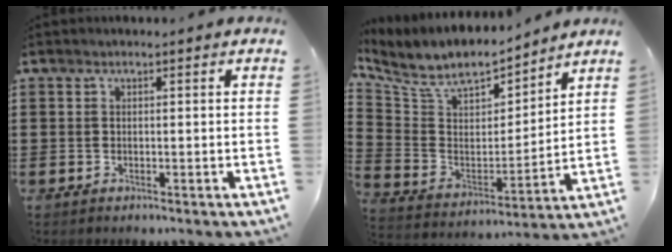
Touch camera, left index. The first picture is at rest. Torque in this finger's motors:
{"motor_torque": [0.96, -1.18, 0.15, -0.03]}